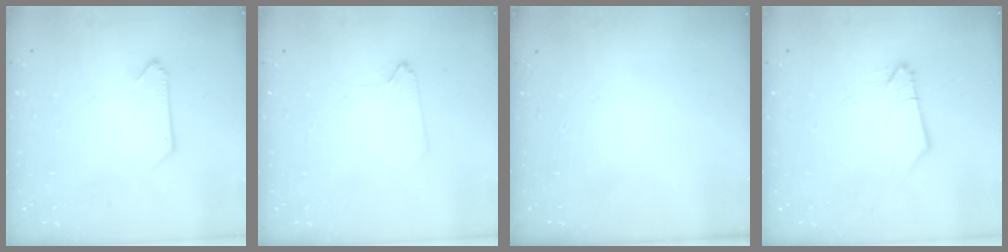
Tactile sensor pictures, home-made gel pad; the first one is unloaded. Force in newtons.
{"total": 1.3, "press": 1.3, "slide": 0.2}
{"total": 0.0}
{"total": 1.2, "press": 1.2, "slide": 0.2}